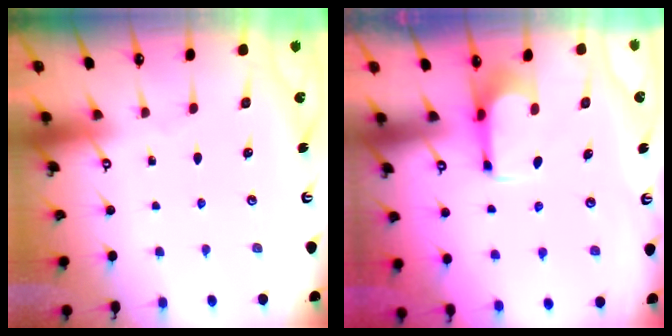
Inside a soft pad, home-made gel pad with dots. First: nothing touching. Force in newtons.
{"total": 2.0, "press": 2.0, "slide": 0.2}